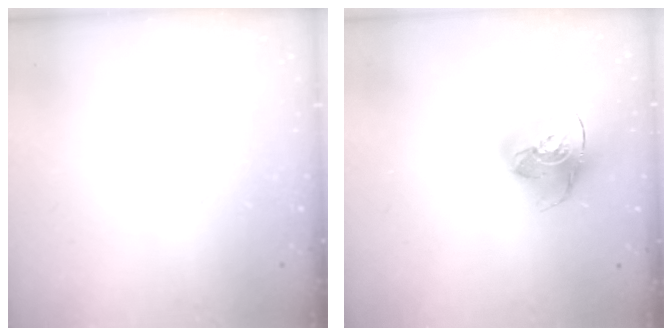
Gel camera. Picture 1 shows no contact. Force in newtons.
{"total": 15.7, "press": 15.6, "slide": 1.9}